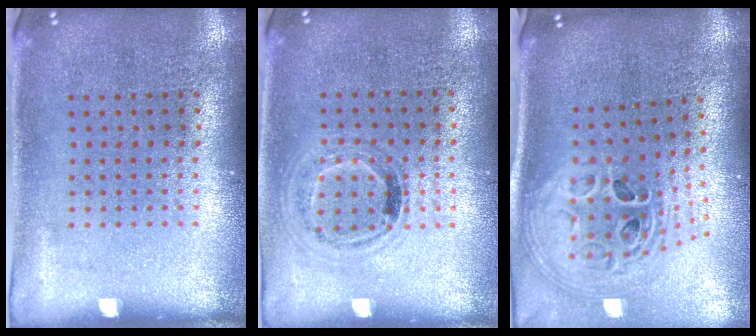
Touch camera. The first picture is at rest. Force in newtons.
{"total": 1.0, "press": 1.0, "slide": 0.3}
{"total": 2.9, "press": 2.0, "slide": 2.1}